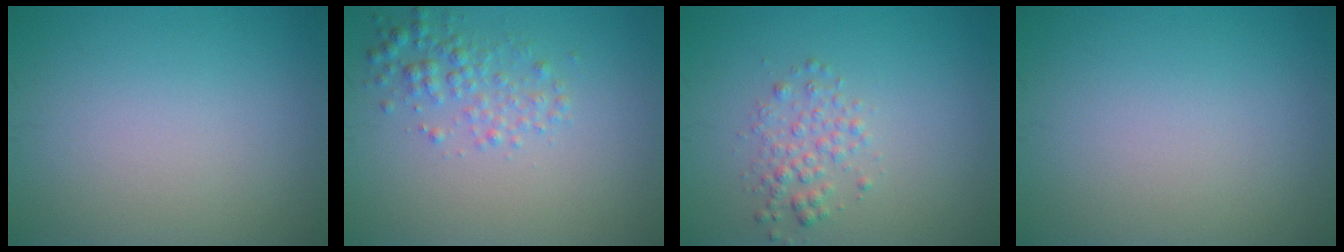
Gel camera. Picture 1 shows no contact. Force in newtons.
{"total": 2.5, "press": 2.5, "slide": 0.1}
{"total": 2.1, "press": 2.1, "slide": 0.1}
{"total": 0.0}